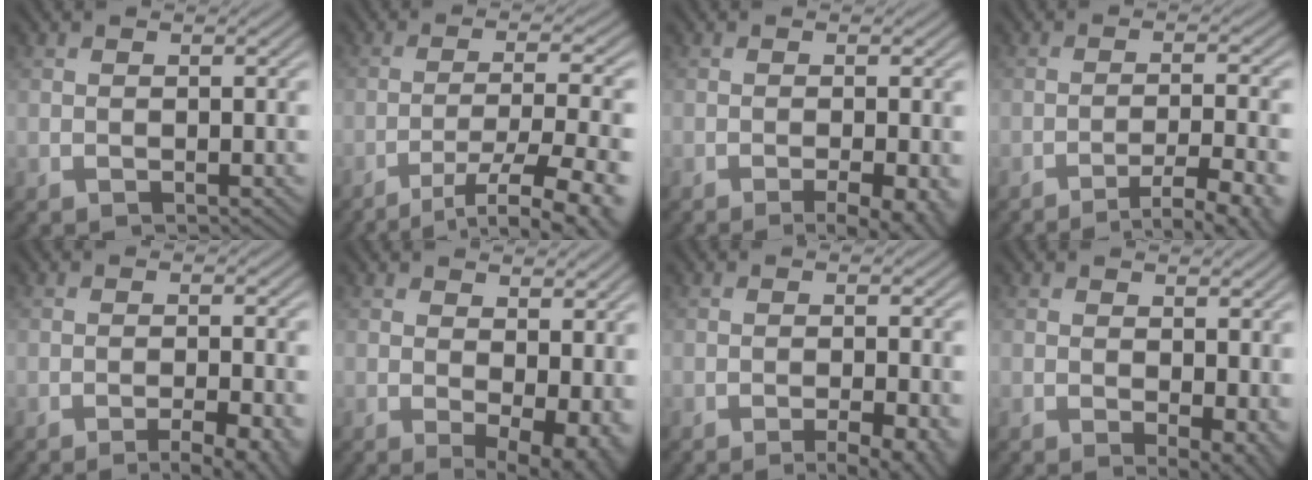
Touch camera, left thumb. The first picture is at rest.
{"total": 11.5, "force": [-7.9, 2.0, 8.1], "torque": [-0.130, 0.001, -0.098]}
{"total": 4.2, "force": [-2.1, 0.6, 3.5], "torque": [-0.049, 0.006, -0.031]}
{"total": 8.5, "force": [-6.3, 1.2, 5.6], "torque": [-0.086, 0.007, -0.079]}
{"total": 5.1, "force": [-3.1, 0.8, 3.9], "torque": [-0.056, 0.008, -0.046]}
{"total": 7.0, "force": [1.1, 3.7, 5.8], "torque": [-0.077, -0.009, 0.025]}
{"total": 4.4, "force": [-2.5, 0.7, 3.6], "torque": [-0.048, 0.006, -0.036]}
{"total": 4.6, "force": [0.2, 2.2, 4.0], "torque": [-0.057, -0.005, 0.011]}